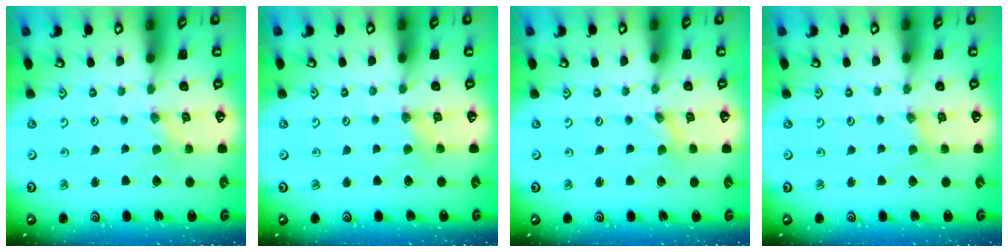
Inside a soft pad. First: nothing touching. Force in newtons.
{"total": 2.8, "press": 2.7, "slide": 0.6}
{"total": 0.0}
{"total": 1.7, "press": 1.7, "slide": 0.2}